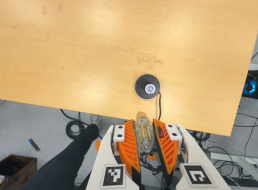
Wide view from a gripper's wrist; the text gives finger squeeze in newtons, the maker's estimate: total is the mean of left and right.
{"total": 12.1, "left": 13.7, "right": 10.6}